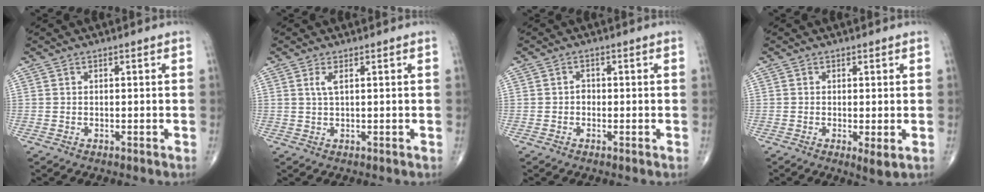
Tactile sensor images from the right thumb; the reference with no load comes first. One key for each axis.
{"total": 1.7, "fx": 0.7, "fy": 0.3, "fz": 1.5, "tx": -0.041, "ty": 0.002, "tz": 0.017}
{"total": 1.1, "fx": -0.3, "fy": 0.9, "fz": 0.6, "tx": 0.000, "ty": 0.005, "tz": -0.009}
{"total": 2.7, "fx": -0.4, "fy": 0.6, "fz": 2.6, "tx": -0.043, "ty": -0.012, "tz": -0.008}